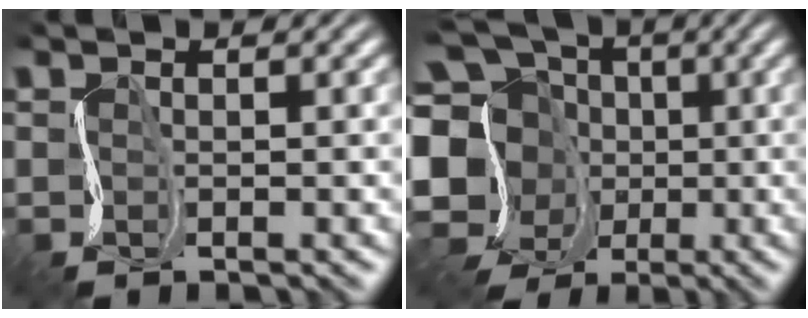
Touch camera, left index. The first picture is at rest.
{"total": 13.6, "force": [-2.6, 11.8, 6.1], "torque": [-0.145, 0.019, -0.071]}